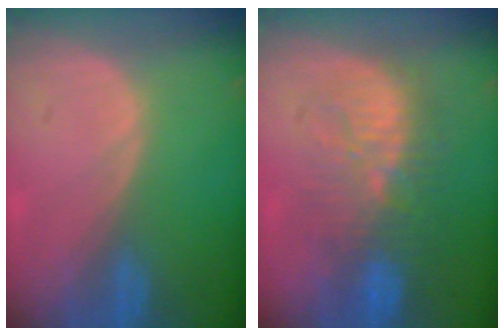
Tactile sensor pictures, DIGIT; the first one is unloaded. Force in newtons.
{"total": 9.5, "press": 9.1, "slide": 2.6}